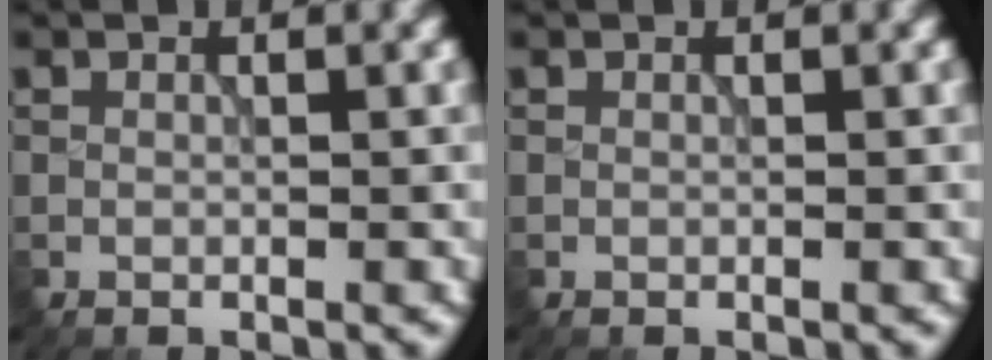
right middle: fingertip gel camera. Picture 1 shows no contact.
{"total": 0.0}